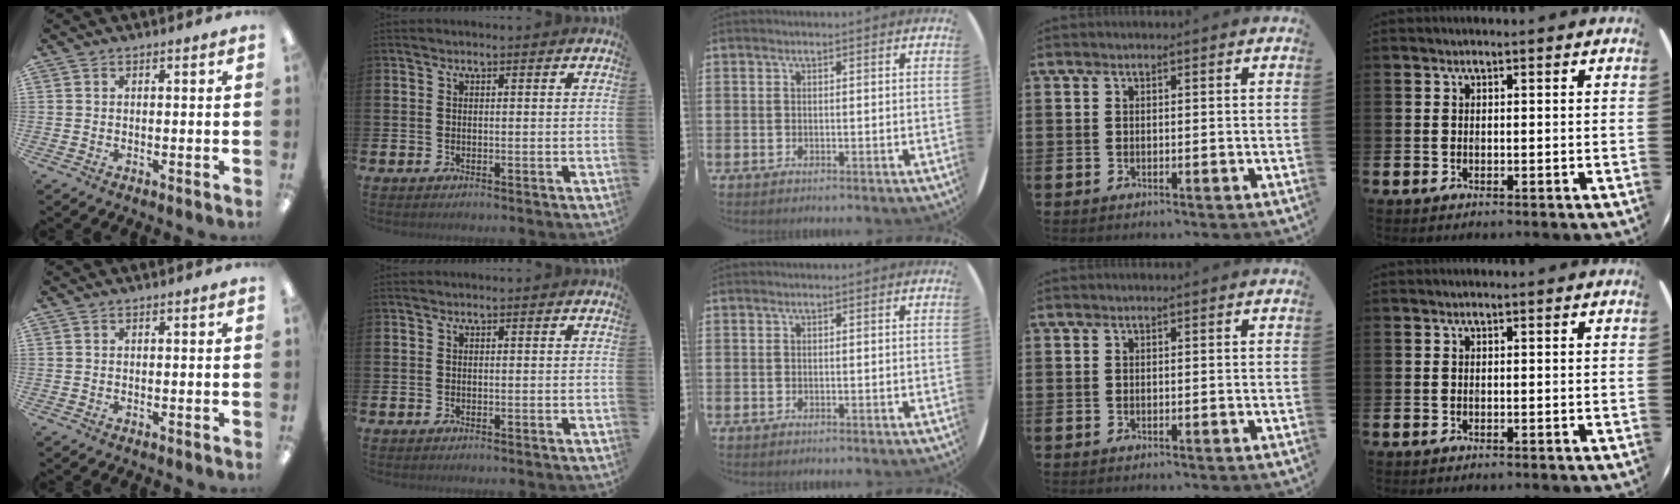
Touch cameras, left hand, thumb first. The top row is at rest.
{}